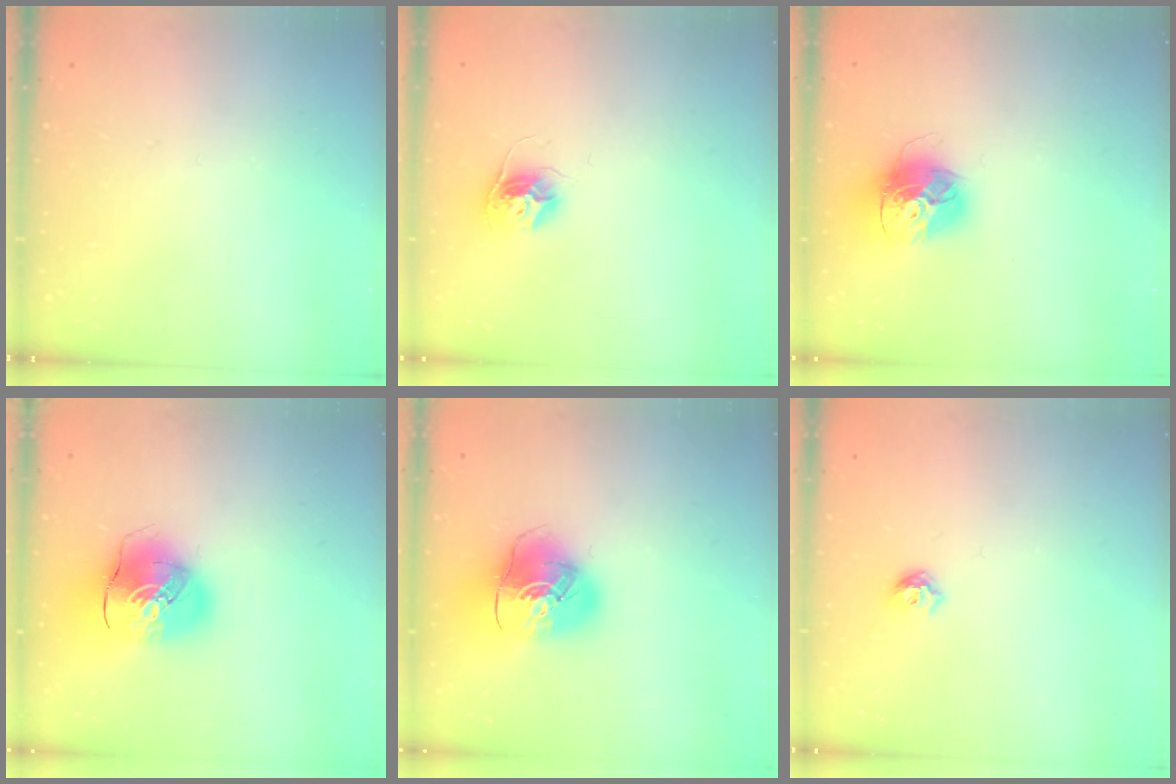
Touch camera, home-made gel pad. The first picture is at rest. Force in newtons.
{"total": 10.0, "press": 10.0, "slide": 0.6}
{"total": 14.9, "press": 14.9, "slide": 1.6}
{"total": 13.9, "press": 13.7, "slide": 2.4}
{"total": 12.3, "press": 12.2, "slide": 1.9}
{"total": 5.9, "press": 5.8, "slide": 1.0}